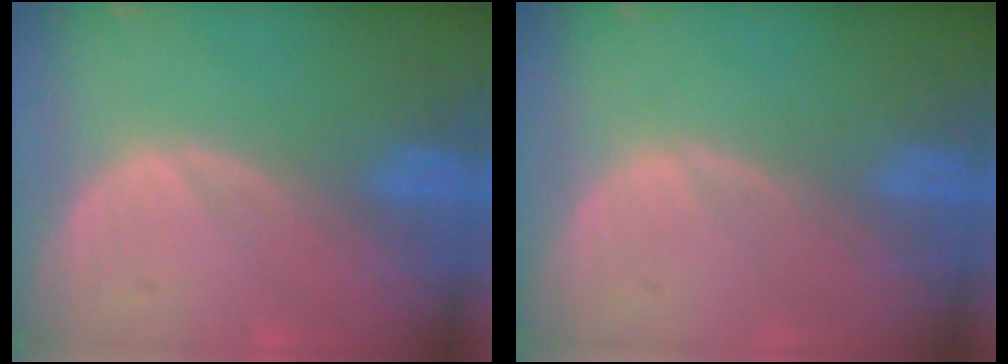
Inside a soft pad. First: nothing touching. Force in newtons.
{"total": 0.0}